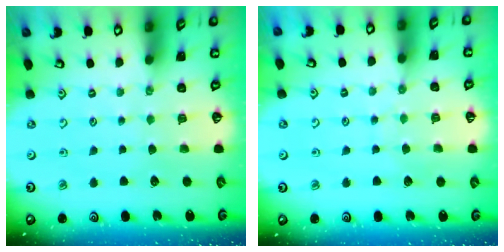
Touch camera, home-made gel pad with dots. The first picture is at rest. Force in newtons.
{"total": 5.9, "press": 5.9, "slide": 0.6}